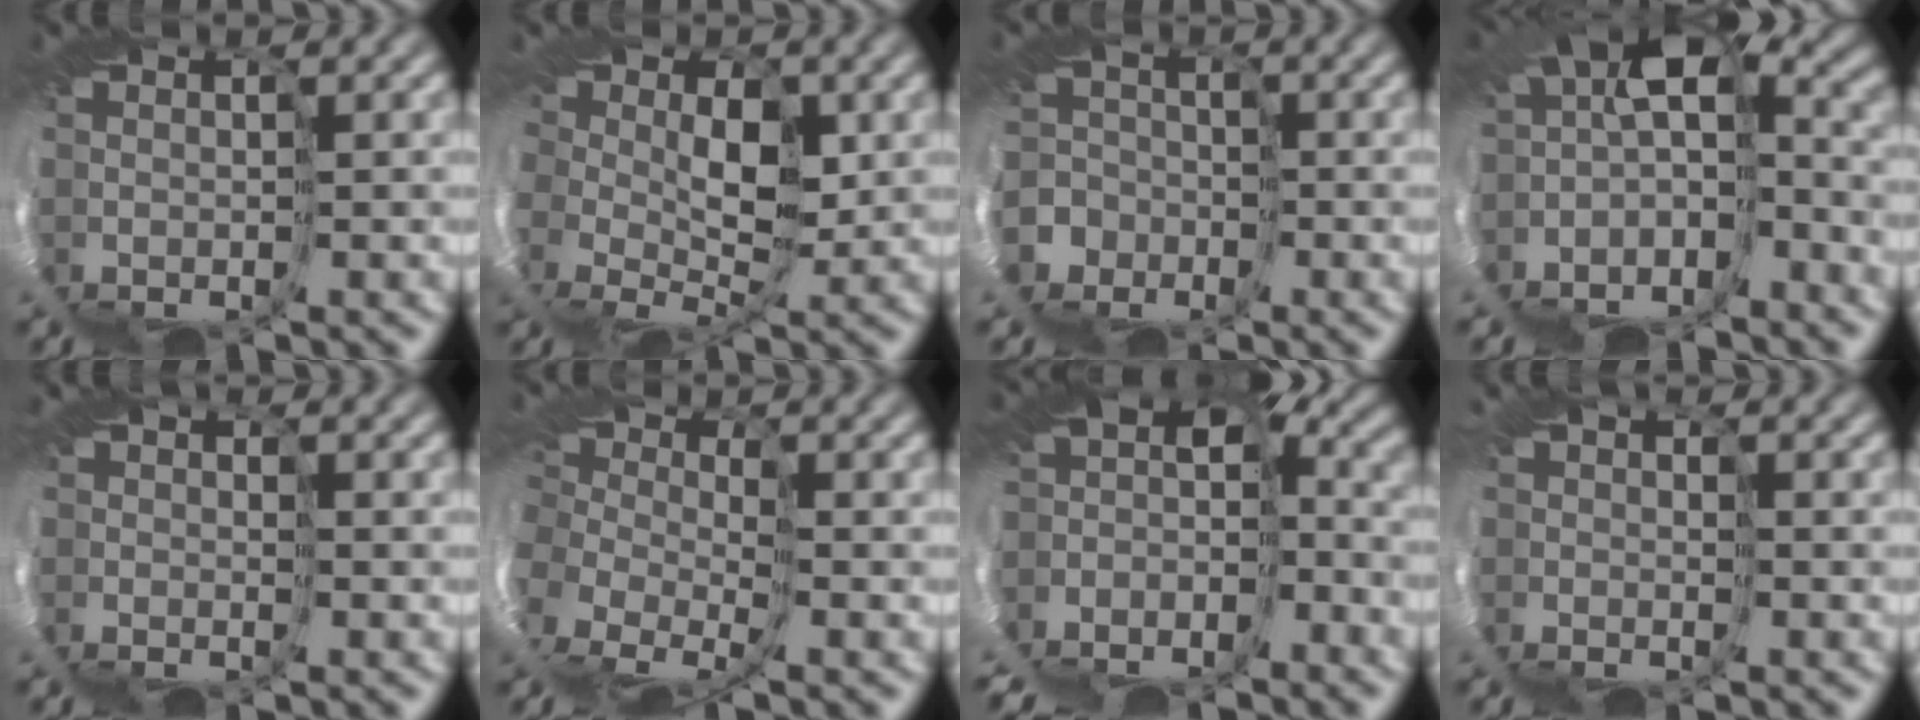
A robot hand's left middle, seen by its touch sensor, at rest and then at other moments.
{"total": 5.3, "force": [1.4, 3.4, 3.8], "torque": [-0.057, -0.007, 0.031]}
{"total": 6.0, "force": [-4.0, 4.1, -1.9], "torque": [0.019, -0.026, -0.084]}
{"total": 6.0, "force": [-3.0, 2.2, 4.7], "torque": [-0.100, -0.019, -0.026]}
{"total": 1.0, "force": [-0.7, 0.7, 0.3], "torque": [0.011, 0.003, -0.011]}
{"total": 4.2, "force": [-0.8, 2.7, 3.0], "torque": [-0.059, -0.009, -0.004]}
{"total": 6.5, "force": [-5.6, 2.3, 2.5], "torque": [-0.063, -0.026, -0.050]}
{"total": 1.1, "force": [-0.8, -0.5, -0.6], "torque": [0.027, 0.000, -0.012]}